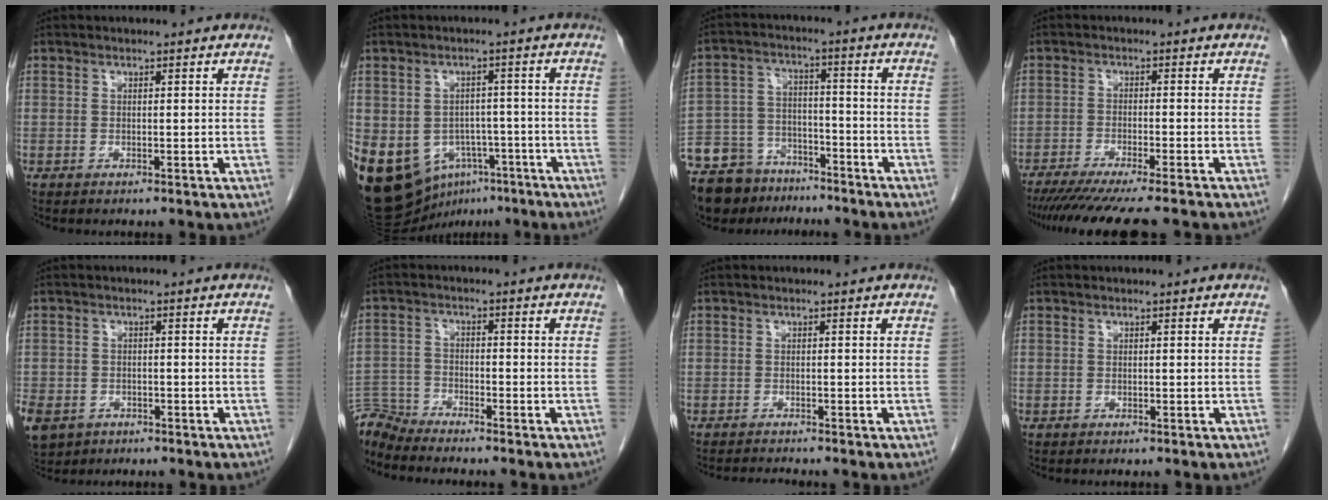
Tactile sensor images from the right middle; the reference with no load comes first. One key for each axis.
{"total": 19.0, "fx": -8.4, "fy": 14.5, "fz": 9.0, "tx": -0.223, "ty": 0.008, "tz": -0.107}
{"total": 17.0, "fx": -13.5, "fy": 8.7, "fz": 5.8, "tx": -0.141, "ty": 0.005, "tz": -0.215}
{"total": 13.0, "fx": -11.3, "fy": -0.1, "fz": 6.6, "tx": -0.082, "ty": -0.037, "tz": -0.169}
{"total": 16.2, "fx": -7.3, "fy": 12.9, "fz": 6.5, "tx": -0.218, "ty": -0.019, "tz": -0.099}
{"total": 5.2, "fx": -5.1, "fy": -0.4, "fz": -0.6, "tx": 0.011, "ty": -0.005, "tz": -0.097}
{"total": 1.8, "fx": -1.7, "fy": -0.5, "fz": 0.1, "tx": -0.004, "ty": -0.007, "tz": -0.029}
{"total": 0.0}